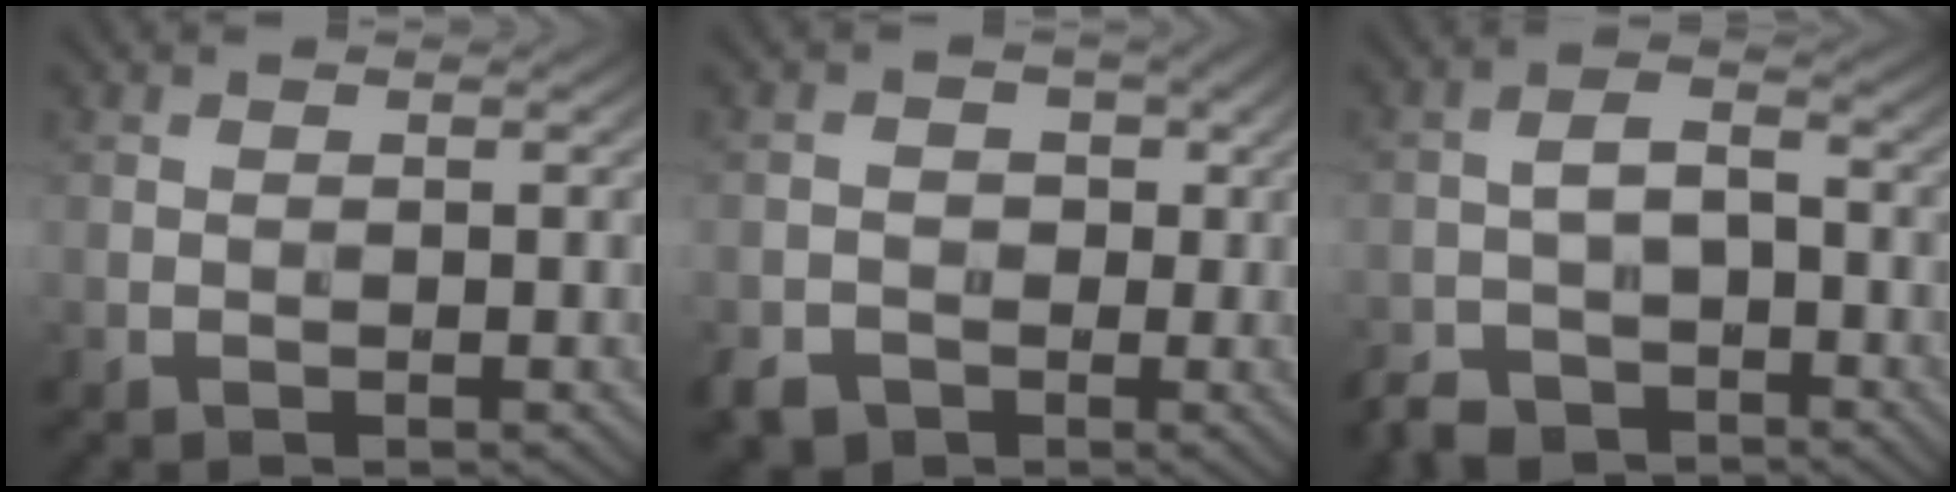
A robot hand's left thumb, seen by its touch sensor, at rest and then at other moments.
{"total": 5.0, "force": [-1.8, 4.4, 1.3], "torque": [-0.022, -0.003, -0.043]}
{"total": 5.7, "force": [-4.1, 3.0, 2.5], "torque": [-0.046, 0.000, -0.087]}